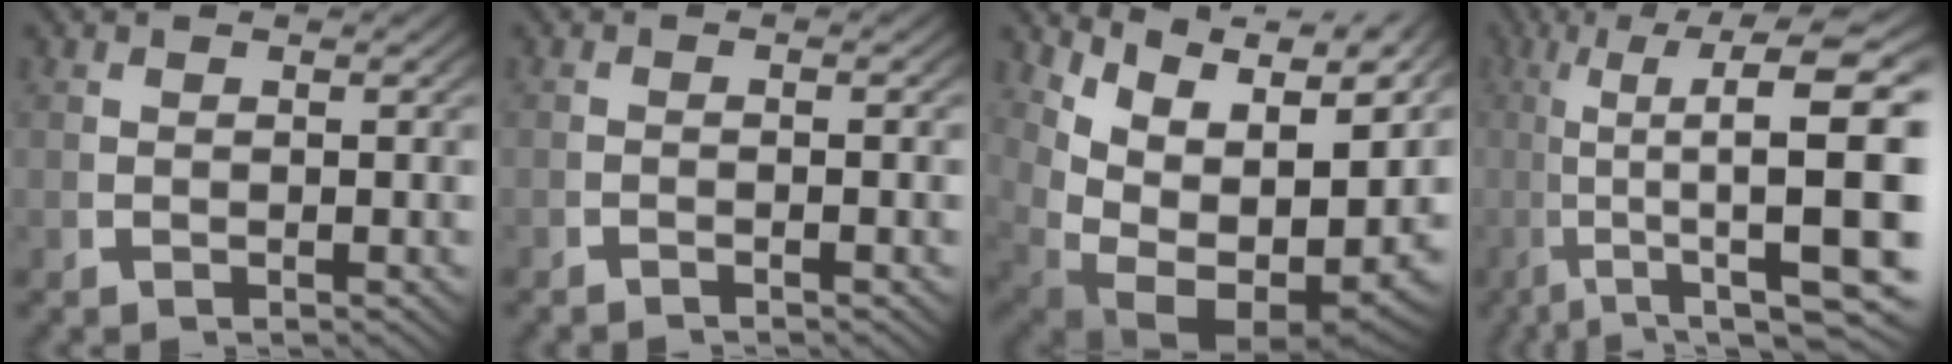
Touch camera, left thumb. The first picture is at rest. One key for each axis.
{"total": 1.2, "fx": -0.9, "fy": -0.3, "fz": 0.6, "tx": -0.003, "ty": 0.007, "tz": -0.020}
{"total": 18.4, "fx": -0.1, "fy": 11.9, "fz": 14.1, "tx": -0.244, "ty": -0.048, "tz": 0.028}
{"total": 15.3, "fx": 0.8, "fy": 8.2, "fz": 12.9, "tx": -0.218, "ty": -0.057, "tz": 0.035}